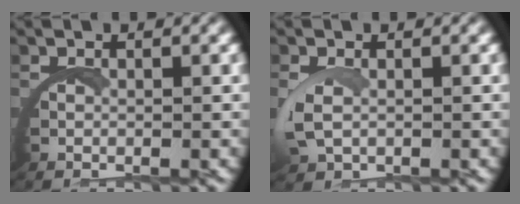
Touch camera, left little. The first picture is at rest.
{"total": 1.6, "force": [0.5, 0.7, 1.3], "torque": [-0.055, -0.007, 0.014]}